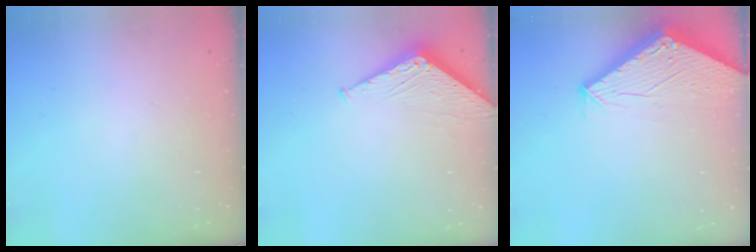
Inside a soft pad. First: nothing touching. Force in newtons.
{"total": 3.8, "press": 3.7, "slide": 0.5}
{"total": 2.8, "press": 2.8, "slide": 0.1}